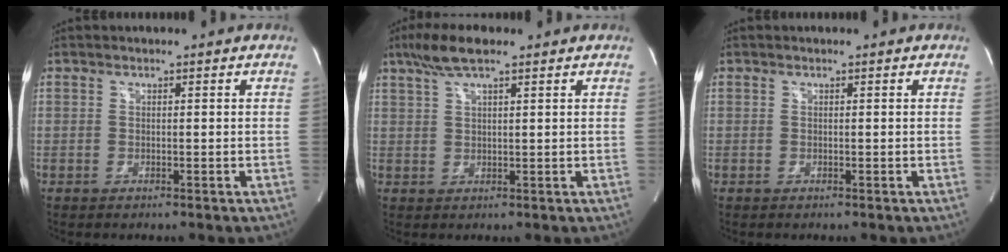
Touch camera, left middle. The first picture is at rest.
{"total": 5.8, "force": [4.0, 0.9, 4.0], "torque": [-0.091, 0.016, 0.076]}
{"total": 0.0}